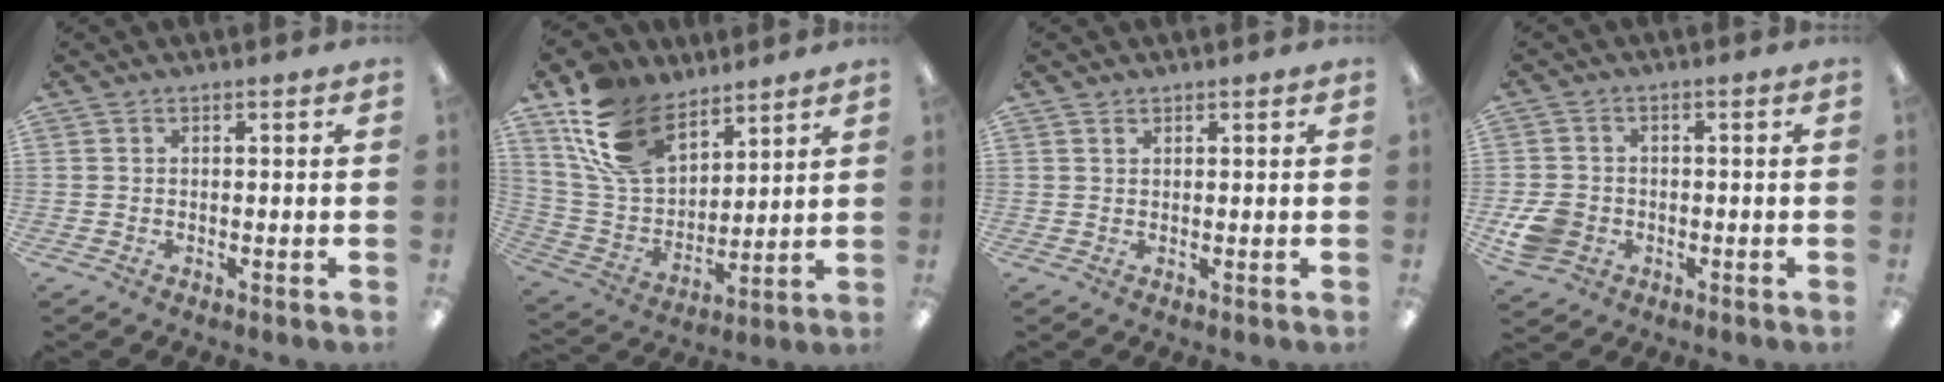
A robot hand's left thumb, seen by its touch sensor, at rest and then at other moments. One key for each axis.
{"total": 17.6, "fx": 11.3, "fy": 10.2, "fz": 8.8, "tx": -0.185, "ty": -0.037, "tz": 0.217}
{"total": 0.7, "fx": 0.6, "fy": 0.4, "fz": 0.2, "tx": -0.004, "ty": 0.000, "tz": 0.012}
{"total": 5.9, "fx": -1.9, "fy": 4.9, "fz": 2.7, "tx": -0.055, "ty": 0.008, "tz": -0.033}